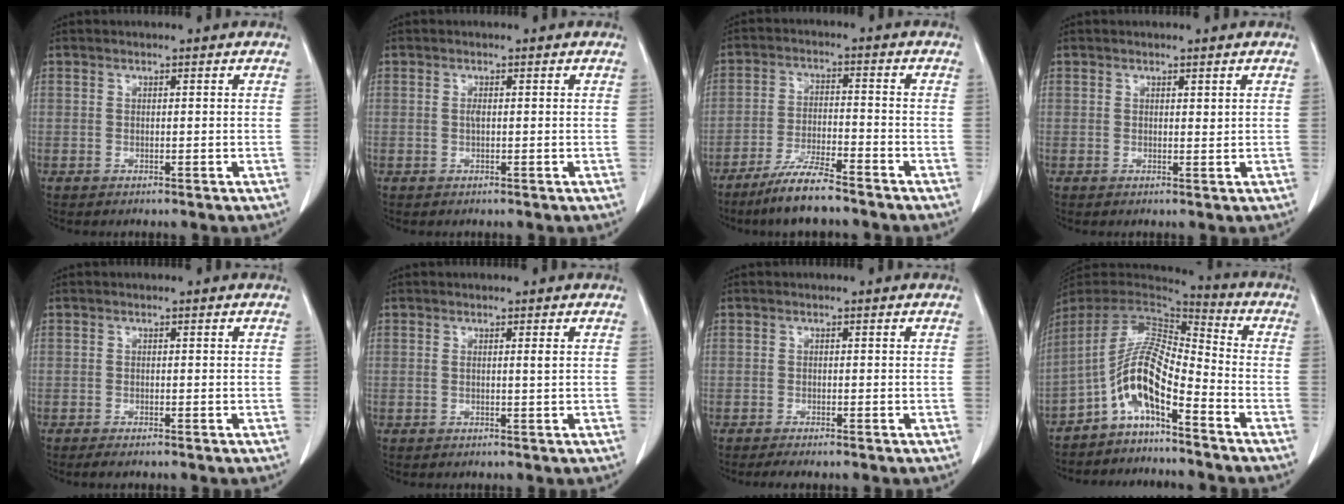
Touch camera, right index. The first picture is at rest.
{"total": 0.7, "force": [0.0, 0.1, 0.6], "torque": [-0.015, -0.001, -0.001]}
{"total": 7.5, "force": [-6.1, 0.3, 4.4], "torque": [-0.089, -0.021, -0.116]}
{"total": 0.5, "force": [0.4, 0.2, 0.3], "torque": [-0.006, -0.004, 0.006]}
{"total": 1.1, "force": [-0.9, -0.2, 0.6], "torque": [-0.014, -0.005, -0.014]}
{"total": 0.9, "force": [0.3, -0.2, 0.8], "torque": [-0.016, -0.001, 0.004]}
{"total": 2.1, "force": [-1.8, -0.2, 1.1], "torque": [-0.016, -0.006, -0.026]}
{"total": 10.0, "force": [-5.5, 1.9, 8.1], "torque": [-0.155, 0.024, -0.100]}